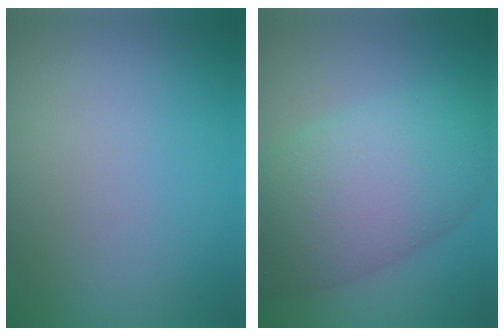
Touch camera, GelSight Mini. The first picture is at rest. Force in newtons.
{"total": 10.3, "press": 10.3, "slide": 0.2}